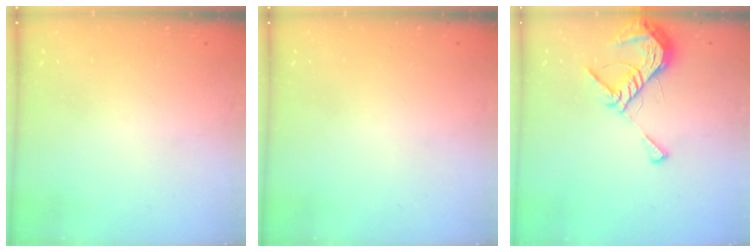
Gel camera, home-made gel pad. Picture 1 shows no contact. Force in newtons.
{"total": 0.0}
{"total": 9.3, "press": 9.3, "slide": 1.1}